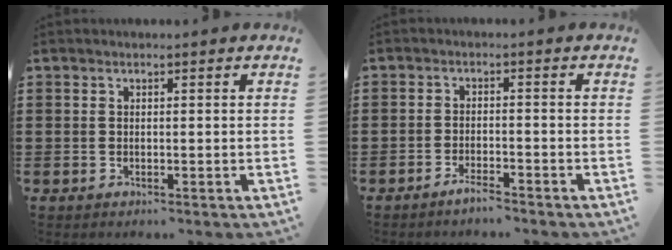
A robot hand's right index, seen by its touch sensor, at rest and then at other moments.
{"total": 2.2, "force": [-2.0, 0.2, 0.9], "torque": [-0.017, 0.005, -0.037]}